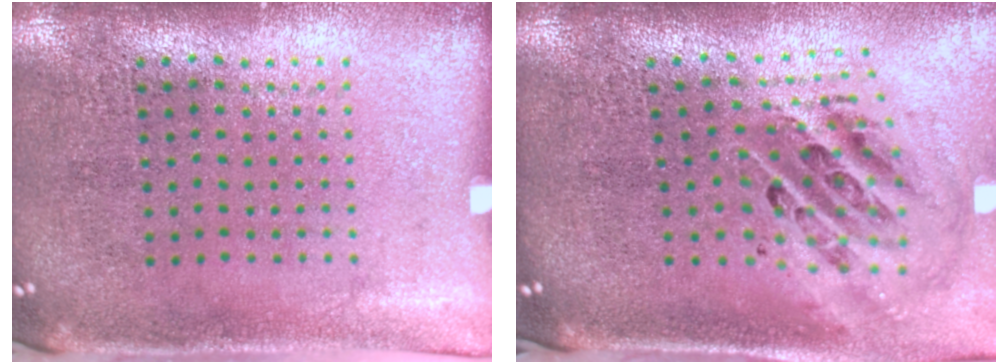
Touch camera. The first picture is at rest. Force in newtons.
{"total": 1.6, "press": 1.3, "slide": 0.9}